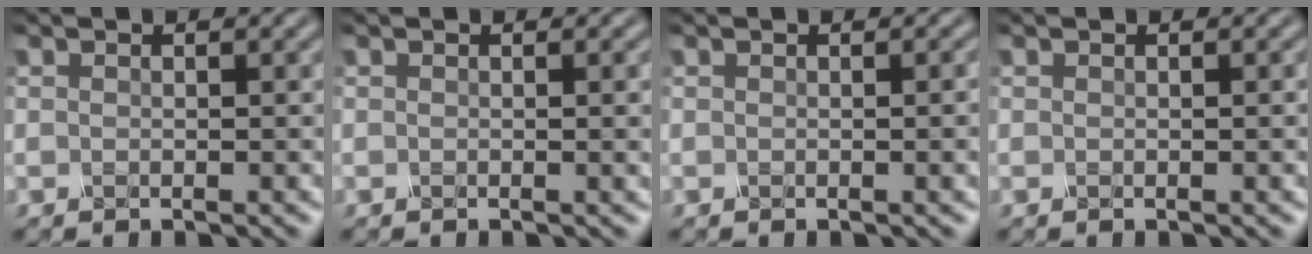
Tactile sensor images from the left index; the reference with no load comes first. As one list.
[{"total": 1.8, "force": [0.0, 0.6, 1.7], "torque": [-0.015, 0.001, -0.005]}, {"total": 2.2, "force": [-0.1, 0.8, 2.1], "torque": [-0.016, 0.006, -0.005]}, {"total": 0.7, "force": [-0.1, 0.3, 0.7], "torque": [-0.005, 0.002, -0.003]}]